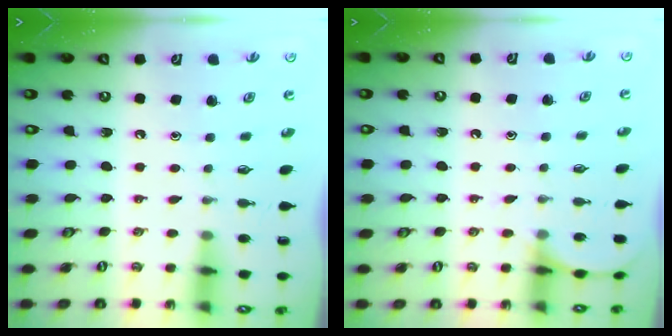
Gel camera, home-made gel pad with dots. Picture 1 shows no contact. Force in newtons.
{"total": 5.4, "press": 5.4, "slide": 0.7}